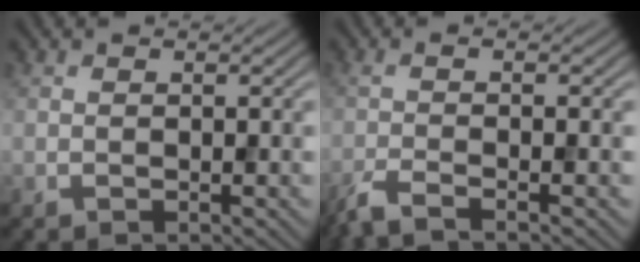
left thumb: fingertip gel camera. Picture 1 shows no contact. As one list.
[{"total": 3.7, "force": [-2.3, 0.6, 2.8], "torque": [-0.046, -0.005, -0.061]}]